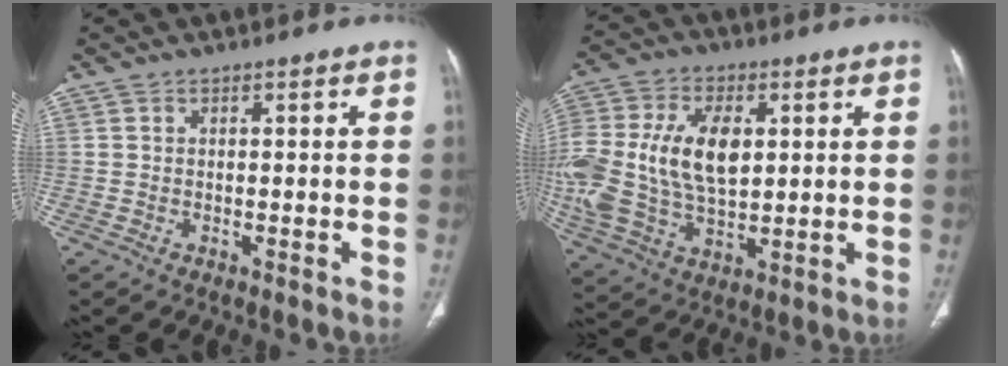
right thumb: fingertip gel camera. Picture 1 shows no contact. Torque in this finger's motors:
{"motor_torque": [2.05, 2.96, 1.59, 0.02, 0.58]}